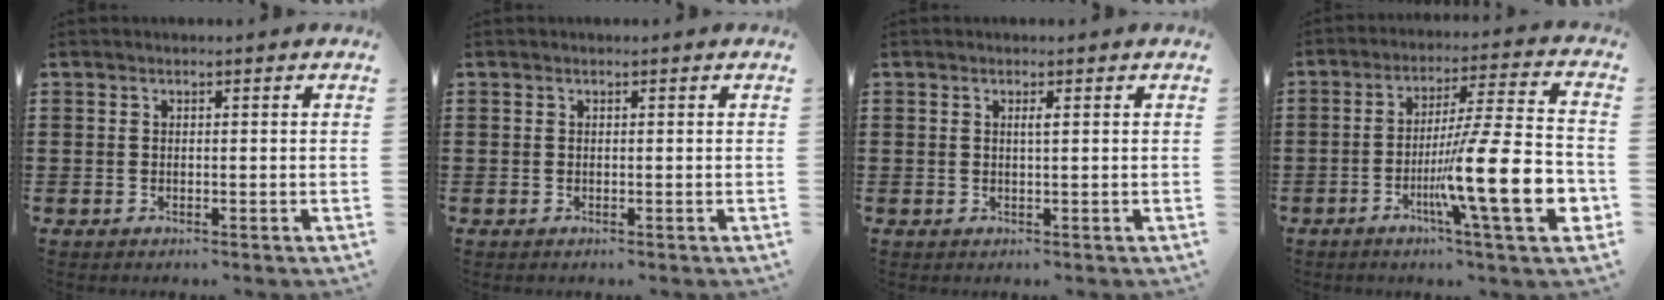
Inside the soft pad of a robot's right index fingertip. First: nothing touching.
{"total": 0.0}
{"total": 0.9, "force": [0.3, 0.0, 0.9], "torque": [-0.017, 0.000, 0.005]}
{"total": 18.3, "force": [-5.7, 2.7, 17.2], "torque": [-0.284, -0.007, -0.091]}